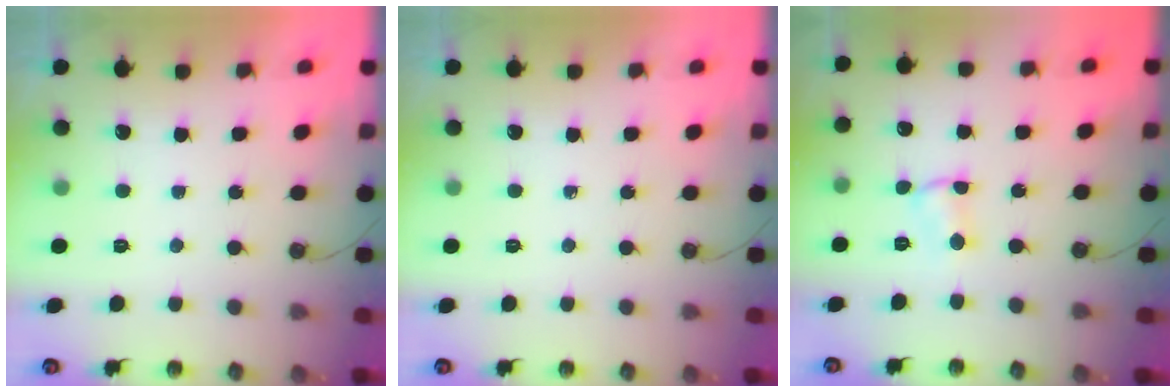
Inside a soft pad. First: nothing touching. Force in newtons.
{"total": 0.0}
{"total": 2.9, "press": 2.7, "slide": 1.0}